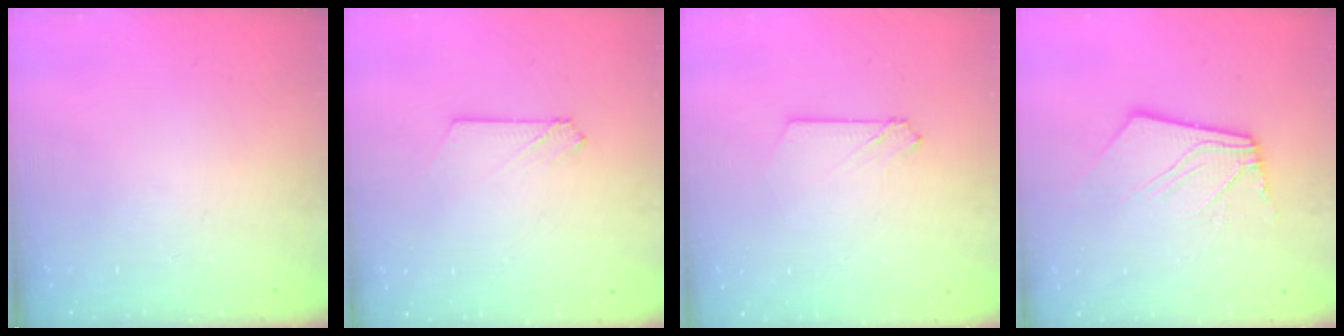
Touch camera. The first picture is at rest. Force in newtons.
{"total": 2.7, "press": 2.7, "slide": 0.3}
{"total": 2.7, "press": 2.7, "slide": 0.3}
{"total": 11.1, "press": 11.0, "slide": 1.5}